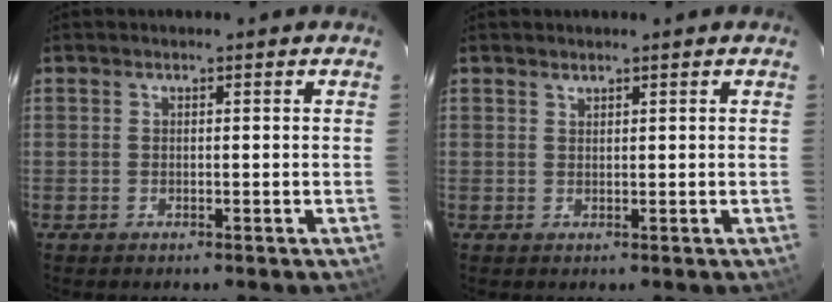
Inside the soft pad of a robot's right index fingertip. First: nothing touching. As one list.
[{"total": 0.7, "force": [0.7, 0.1, 0.1], "torque": [-0.001, 0.002, 0.014]}]